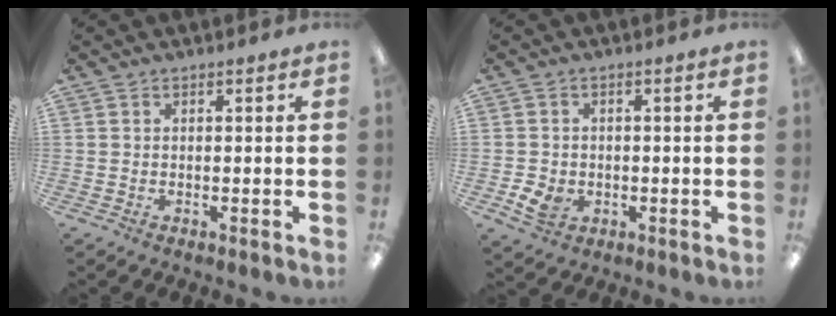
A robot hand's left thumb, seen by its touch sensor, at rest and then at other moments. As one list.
[{"total": 4.3, "force": [-1.3, 3.5, 2.2], "torque": [-0.039, -0.001, -0.023]}]